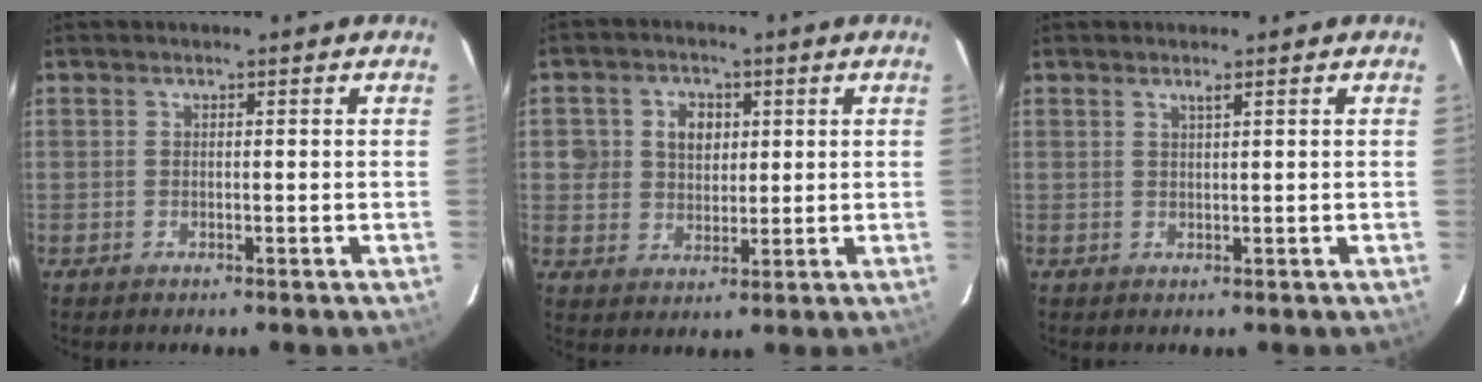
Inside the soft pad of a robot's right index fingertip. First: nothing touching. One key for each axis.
{"total": 6.3, "fx": 1.3, "fy": 5.6, "fz": 2.6, "tx": -0.049, "ty": 0.017, "tz": 0.024}
{"total": 0.9, "fx": 0.6, "fy": -0.1, "fz": 0.6, "tx": -0.008, "ty": 0.000, "tz": 0.010}